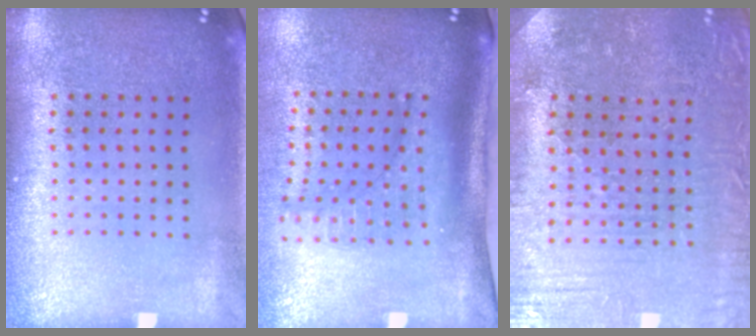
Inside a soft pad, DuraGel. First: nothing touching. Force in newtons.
{"total": 2.2, "press": 1.5, "slide": 1.6}
{"total": 1.3, "press": 1.3, "slide": 0.4}